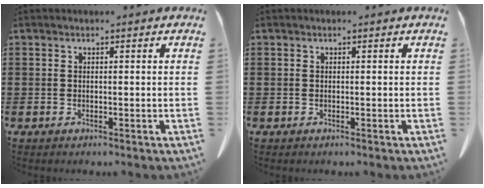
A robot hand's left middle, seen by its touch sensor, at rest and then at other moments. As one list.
[{"total": 0.0}]